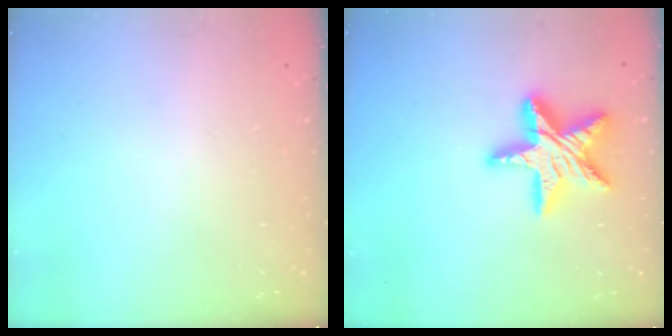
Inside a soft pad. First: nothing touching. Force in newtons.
{"total": 17.1, "press": 17.0, "slide": 1.5}